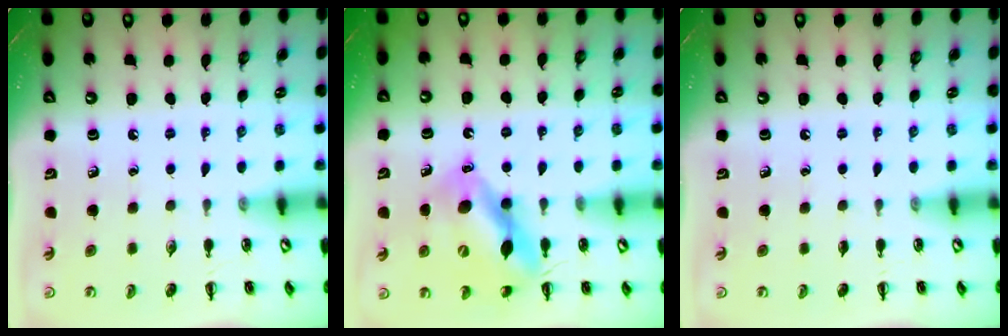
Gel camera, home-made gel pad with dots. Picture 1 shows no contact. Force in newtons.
{"total": 11.7, "press": 11.3, "slide": 3.3}
{"total": 0.0}